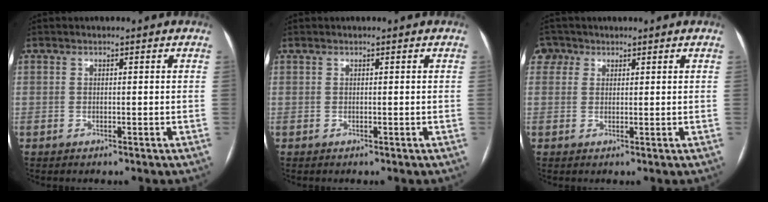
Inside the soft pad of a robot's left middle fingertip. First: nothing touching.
{"total": 0.0}
{"total": 2.6, "force": [1.4, 2.2, 0.2], "torque": [0.002, 0.011, 0.023]}